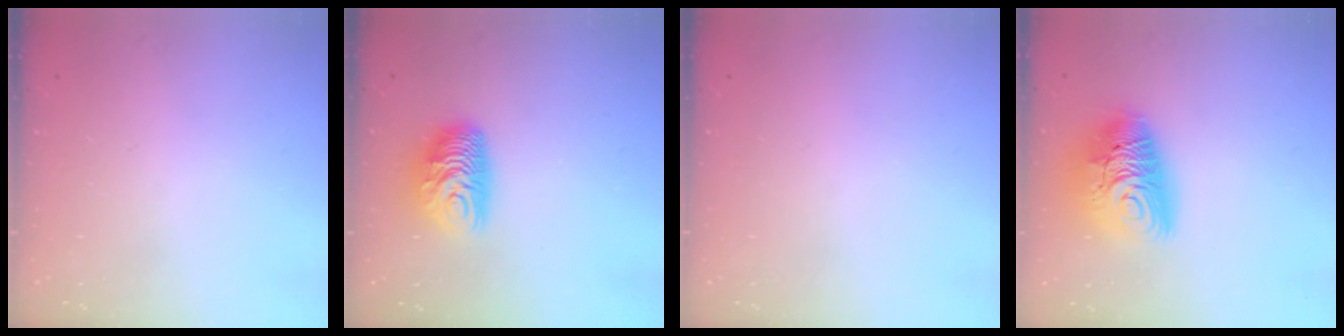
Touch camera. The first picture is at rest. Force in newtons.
{"total": 11.4, "press": 11.3, "slide": 0.9}
{"total": 0.0}
{"total": 15.5, "press": 15.5, "slide": 1.6}